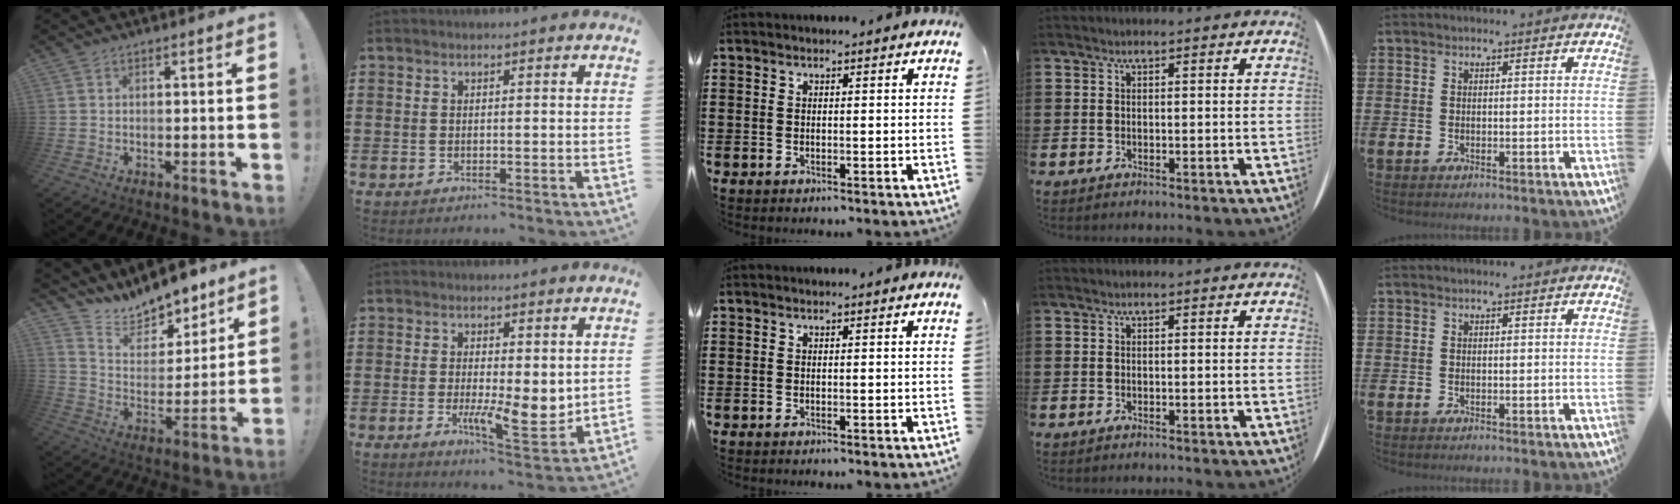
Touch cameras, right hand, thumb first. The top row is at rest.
{"thumb": {"total": 11.0, "force": [10.3, 3.3, 2.0], "torque": [-0.052, -0.093, 0.188]}, "index": {"total": 3.0, "force": [1.0, 1.4, 2.5], "torque": [-0.041, -0.004, 0.018]}}